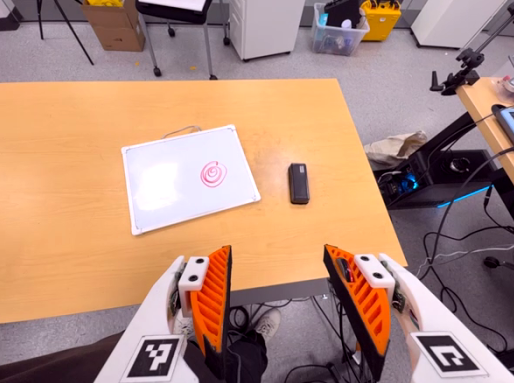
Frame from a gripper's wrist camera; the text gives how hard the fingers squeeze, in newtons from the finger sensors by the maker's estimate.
{"total": 0.0}